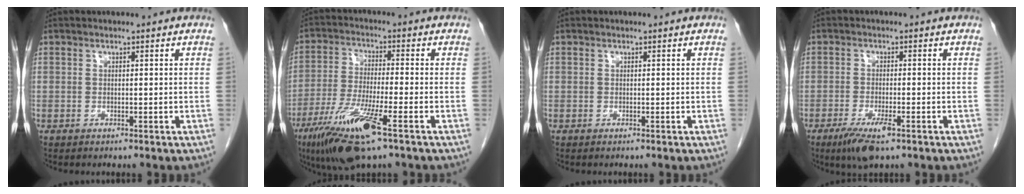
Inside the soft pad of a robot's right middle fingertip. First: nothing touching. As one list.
[{"total": 12.5, "force": [-6.8, 1.1, 10.5], "torque": [-0.212, -0.030, -0.122]}, {"total": 0.0}, {"total": 5.6, "force": [-3.3, 1.1, 4.4], "torque": [-0.086, -0.013, -0.053]}]